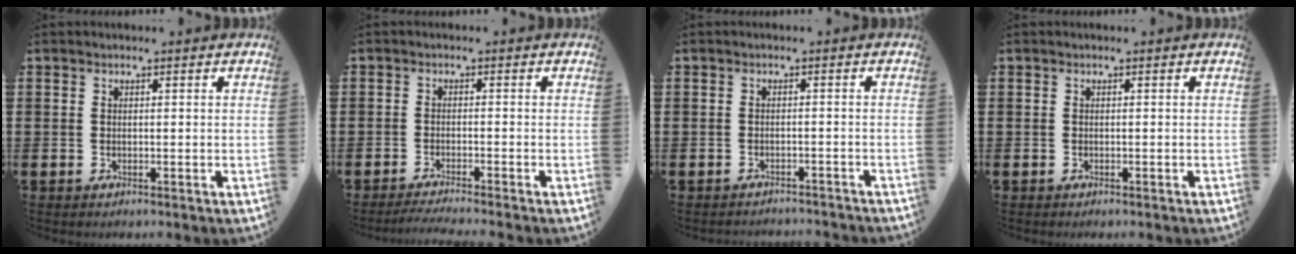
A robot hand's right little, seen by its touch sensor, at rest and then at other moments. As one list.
[{"total": 1.5, "force": [-1.4, -0.1, 0.6], "torque": [-0.010, 0.003, -0.026]}, {"total": 1.3, "force": [-1.2, -0.1, -0.2], "torque": [-0.001, 0.003, -0.026]}, {"total": 0.0}]